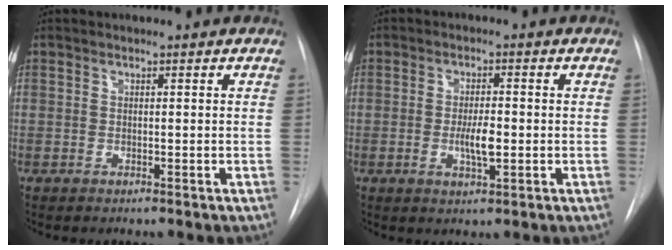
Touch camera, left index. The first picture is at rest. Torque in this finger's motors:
{"motor_torque": [0.95, 0.18, 0.16, 0.04]}